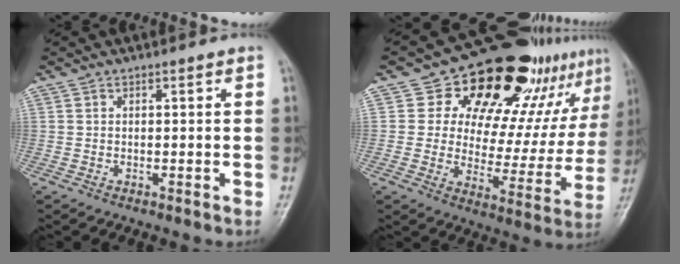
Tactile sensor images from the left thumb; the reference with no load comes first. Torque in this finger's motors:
{"motor_torque": [0.11, 0.33, 0.17, -0.27, 0.14]}